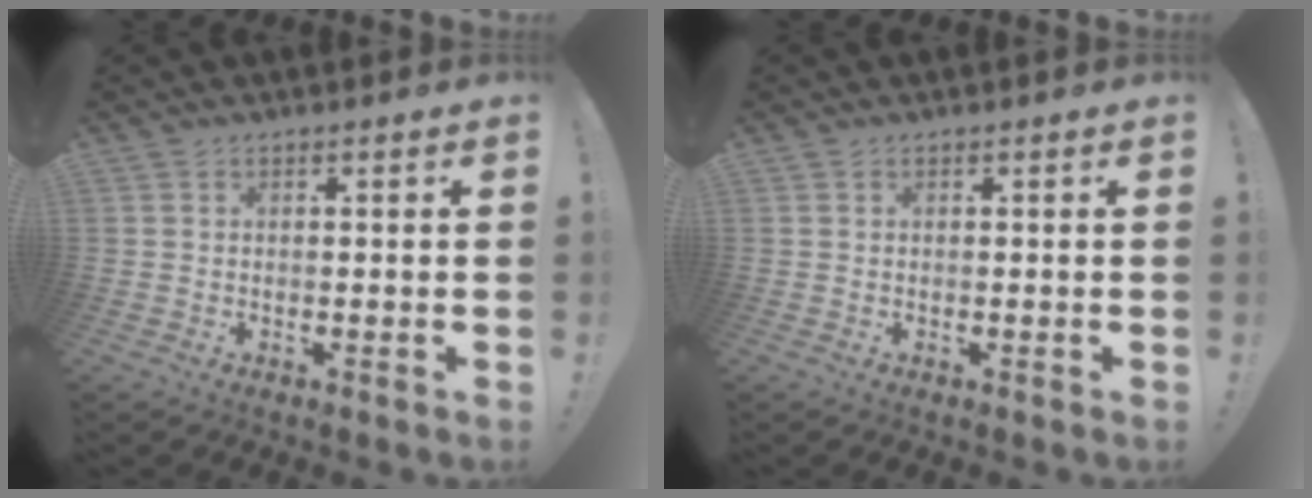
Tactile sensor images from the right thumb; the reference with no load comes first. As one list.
[{"total": 0.0}]